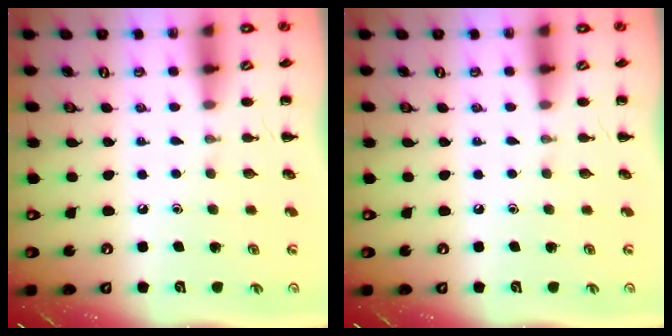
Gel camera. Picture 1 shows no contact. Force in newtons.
{"total": 0.0}